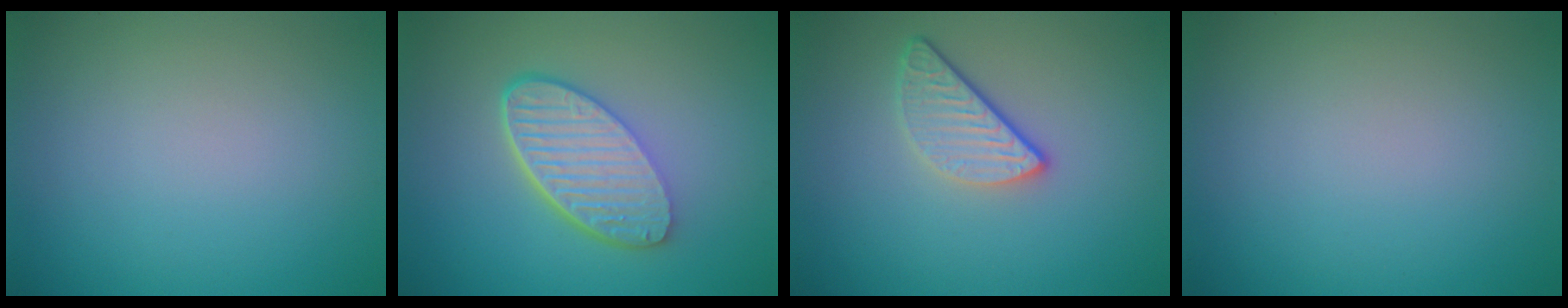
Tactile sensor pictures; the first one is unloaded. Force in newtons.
{"total": 6.0, "press": 4.4, "slide": 4.1}
{"total": 2.9, "press": 2.3, "slide": 1.7}
{"total": 0.0}